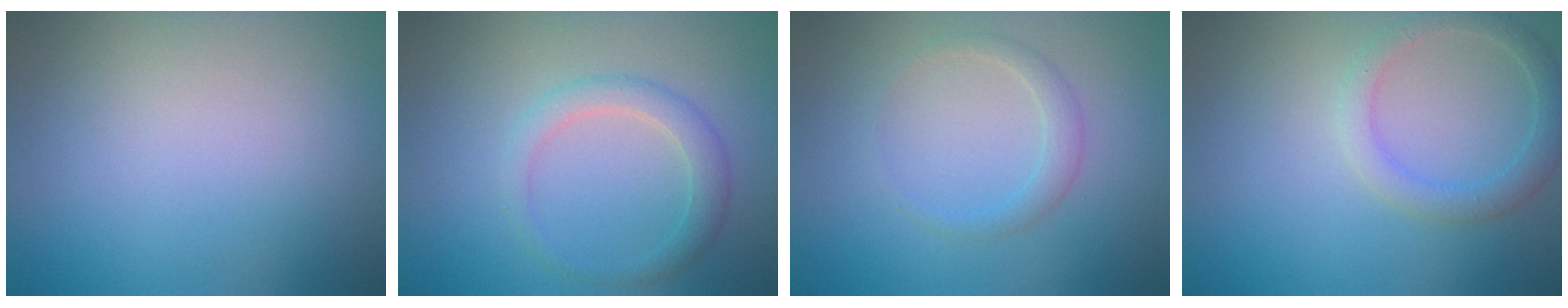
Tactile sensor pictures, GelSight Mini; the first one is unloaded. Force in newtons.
{"total": 2.4, "press": 2.4, "slide": 0.1}
{"total": 1.5, "press": 1.5, "slide": 0.0}
{"total": 2.5, "press": 2.5, "slide": 0.1}